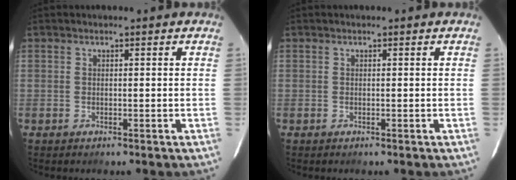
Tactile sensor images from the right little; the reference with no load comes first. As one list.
[{"total": 0.0}]